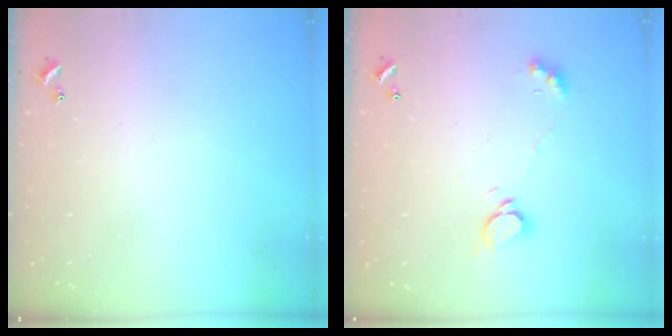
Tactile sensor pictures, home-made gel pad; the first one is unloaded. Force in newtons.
{"total": 2.9, "press": 2.9, "slide": 0.3}